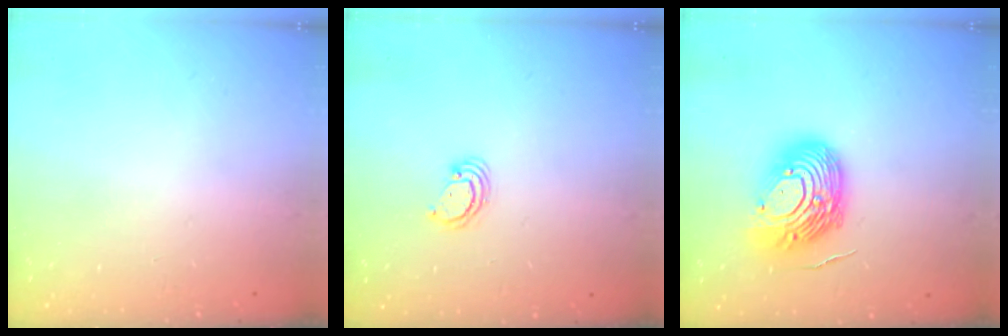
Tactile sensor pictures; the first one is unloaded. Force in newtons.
{"total": 2.7, "press": 2.7, "slide": 0.2}
{"total": 14.9, "press": 14.7, "slide": 2.7}